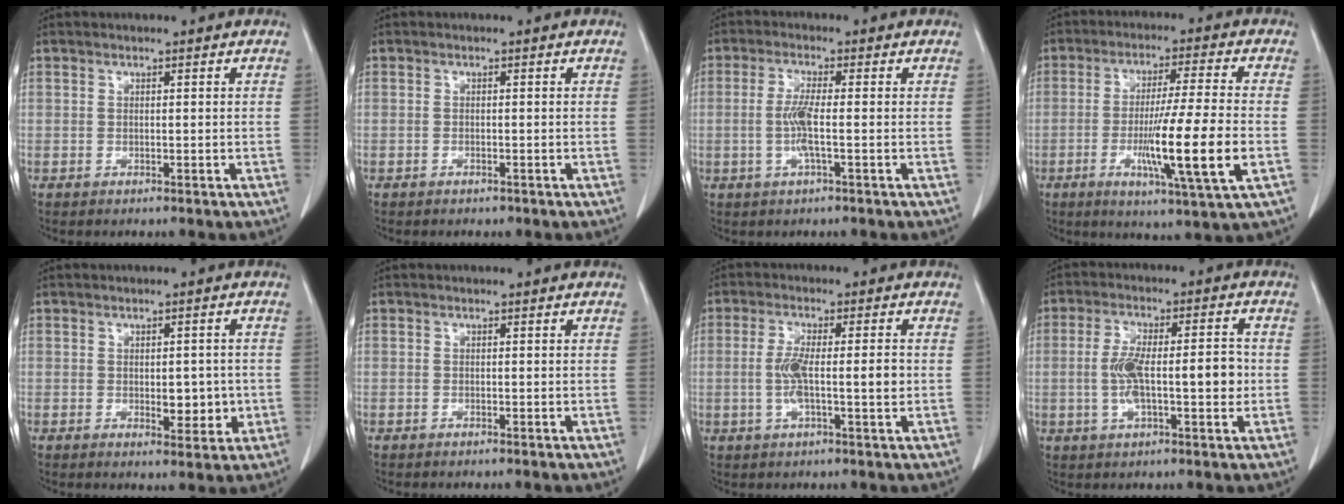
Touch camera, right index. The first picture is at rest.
{"total": 0.6, "force": [-0.5, 0.4, 0.1], "torque": [-0.008, -0.001, -0.003]}
{"total": 4.4, "force": [-0.7, 0.1, 4.3], "torque": [-0.094, -0.005, -0.016]}
{"total": 13.7, "force": [-3.4, -0.7, 13.3], "torque": [-0.234, -0.023, -0.061]}
{"total": 4.6, "force": [-0.6, 2.4, 3.8], "torque": [-0.042, -0.003, -0.001]}
{"total": 0.0}
{"total": 6.7, "force": [-0.5, 1.0, 6.6], "torque": [-0.127, 0.003, -0.010]}
{"total": 10.0, "force": [-0.7, 2.9, 9.6], "torque": [-0.174, 0.018, -0.009]}